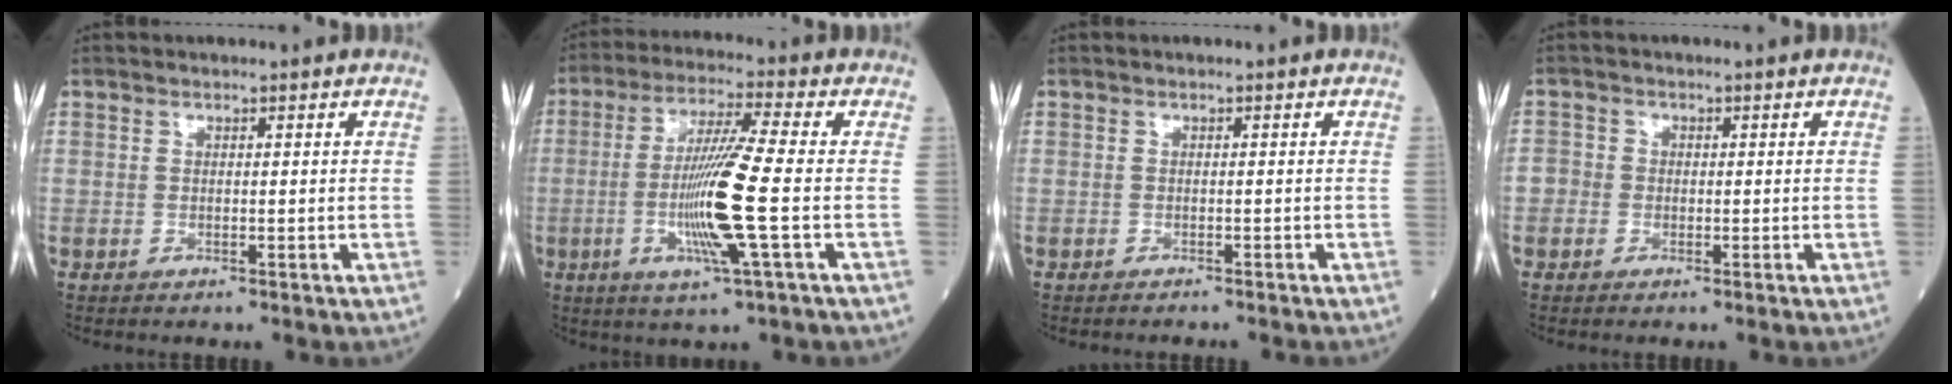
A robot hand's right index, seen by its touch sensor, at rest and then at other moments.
{"total": 11.7, "force": [-2.2, -0.9, 11.4], "torque": [-0.228, -0.011, -0.045]}
{"total": 2.6, "force": [-2.5, 0.1, 0.9], "torque": [-0.014, -0.002, -0.028]}
{"total": 2.2, "force": [-0.7, 2.0, 0.5], "torque": [-0.002, 0.008, -0.019]}